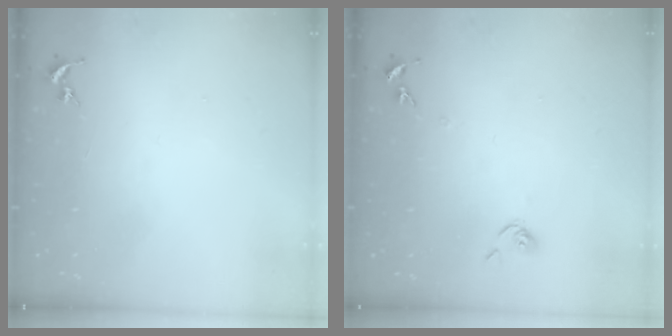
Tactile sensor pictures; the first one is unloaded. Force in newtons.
{"total": 6.7, "press": 6.7, "slide": 0.6}